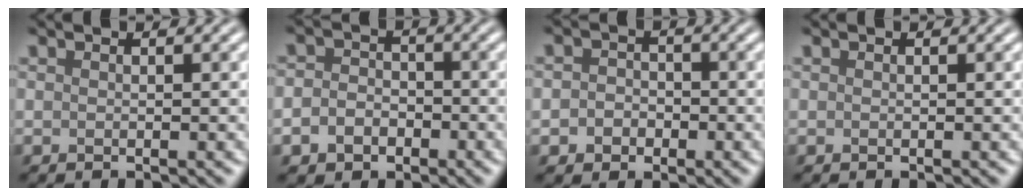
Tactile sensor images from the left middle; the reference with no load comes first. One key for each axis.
{"total": 3.5, "fx": -1.3, "fy": 2.9, "fz": 1.5, "tx": -0.002, "ty": -0.002, "tz": -0.032}
{"total": 2.4, "fx": -0.7, "fy": 2.1, "fz": 1.0, "tx": 0.001, "ty": -0.002, "tz": -0.023}
{"total": 0.0}